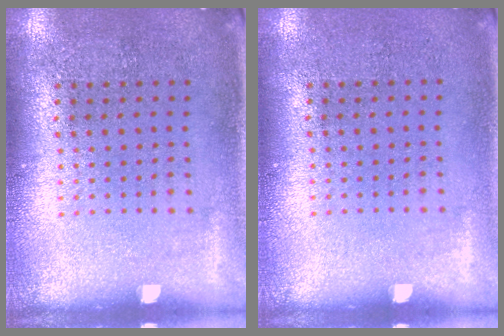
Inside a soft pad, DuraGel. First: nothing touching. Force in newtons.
{"total": 0.0}